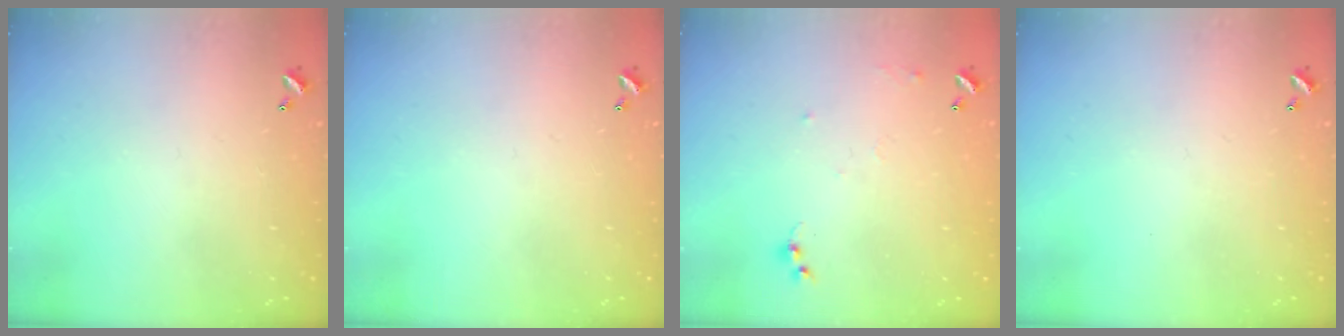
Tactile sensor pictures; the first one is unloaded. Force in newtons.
{"total": 0.0}
{"total": 6.6, "press": 6.6, "slide": 0.6}
{"total": 0.0}